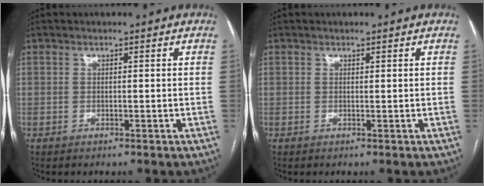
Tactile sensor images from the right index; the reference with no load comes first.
{"total": 0.0}